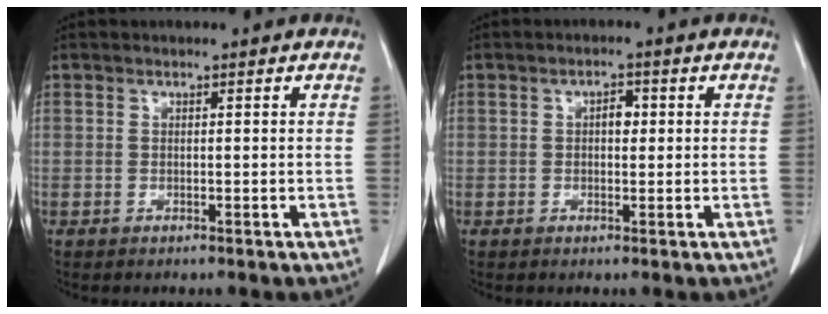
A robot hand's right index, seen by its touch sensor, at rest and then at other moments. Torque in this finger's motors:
{"motor_torque": [0.12, -0.02, 0.03, 0.03]}